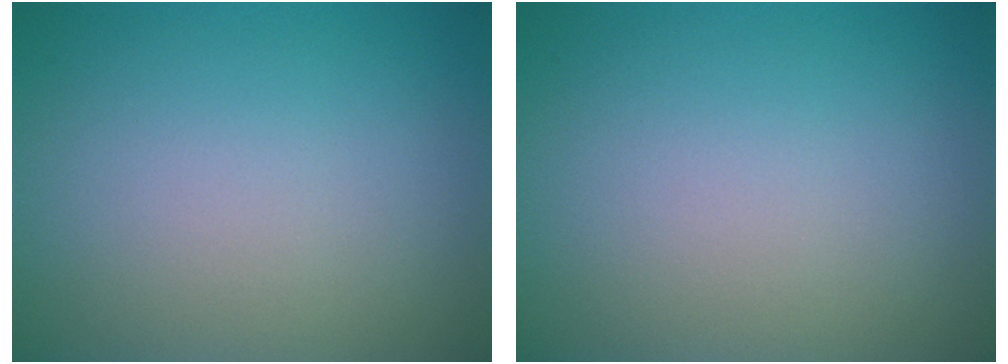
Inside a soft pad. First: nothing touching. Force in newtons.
{"total": 0.0}